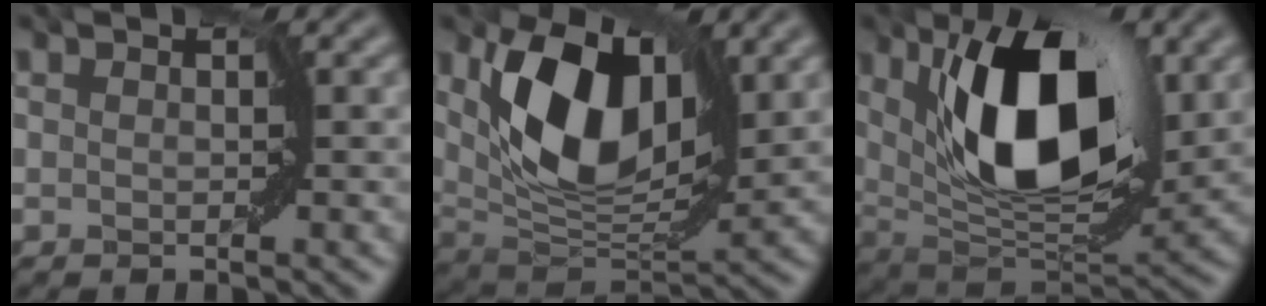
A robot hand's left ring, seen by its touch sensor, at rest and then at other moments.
{"total": 9.6, "force": [3.2, 5.1, 7.5], "torque": [-0.143, -0.011, 0.055]}
{"total": 11.2, "force": [3.5, 5.0, 9.4], "torque": [-0.146, -0.002, 0.052]}